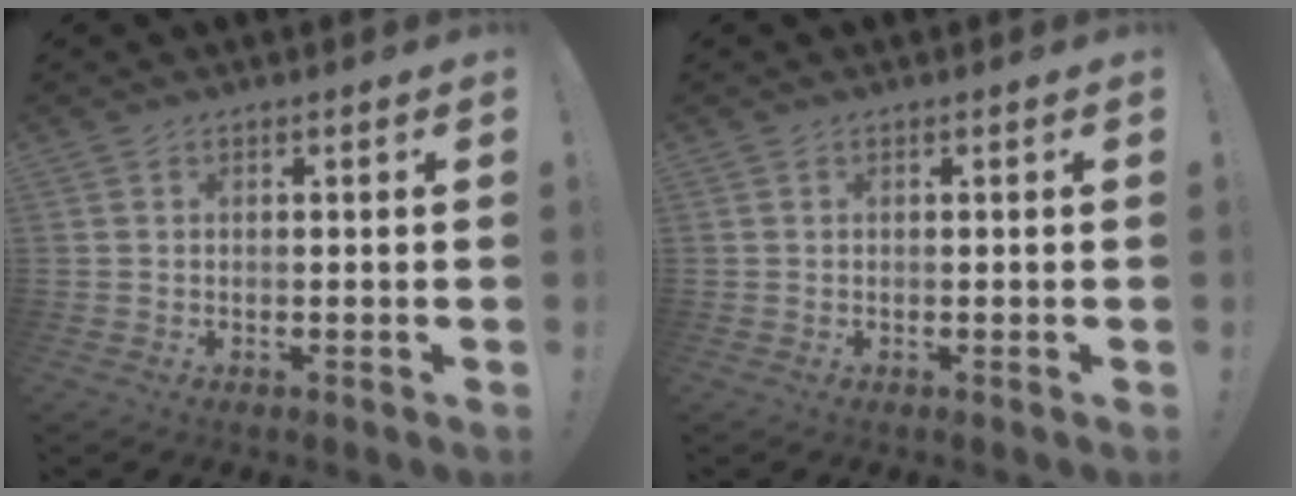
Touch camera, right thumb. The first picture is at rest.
{"total": 0.0}